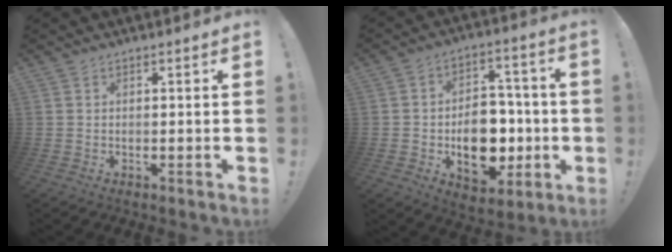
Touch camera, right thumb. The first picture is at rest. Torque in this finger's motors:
{"motor_torque": [2.91, 2.10, 1.55, -0.57, 0.38]}